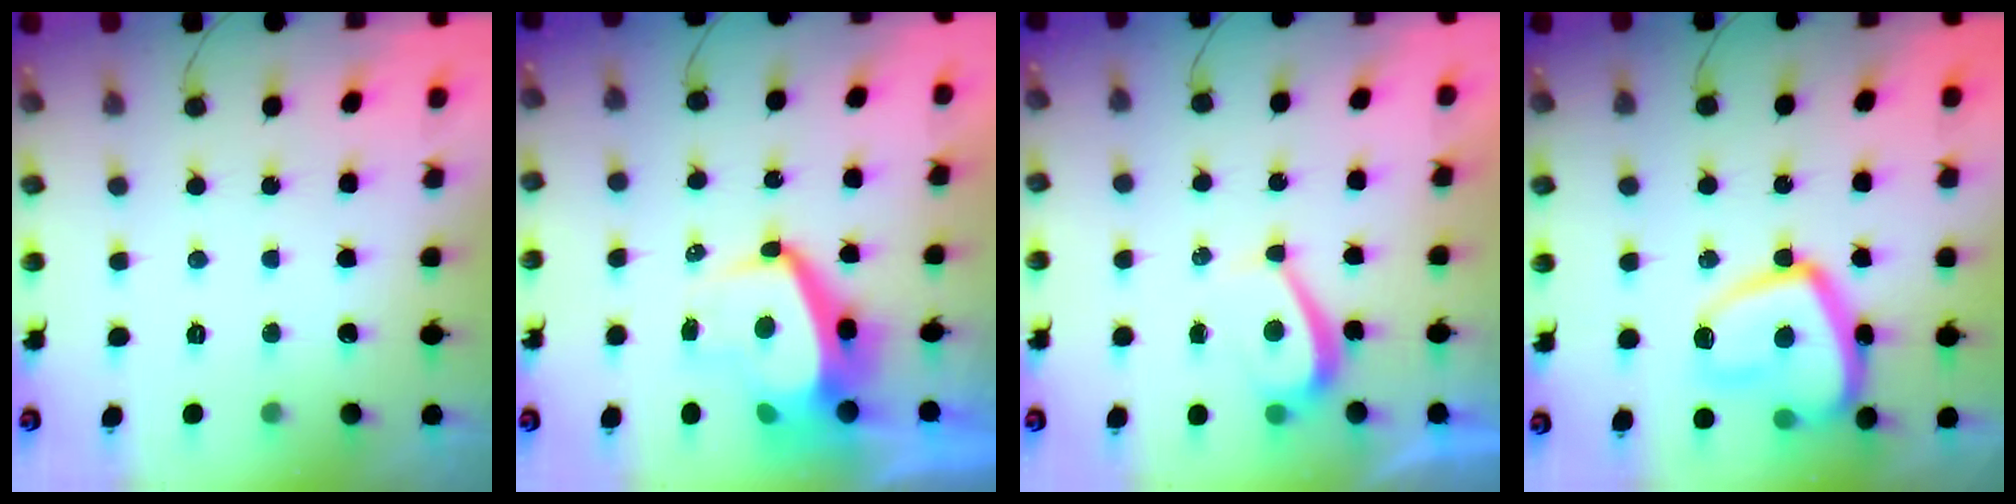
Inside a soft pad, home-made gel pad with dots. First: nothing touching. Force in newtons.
{"total": 6.6, "press": 6.6, "slide": 0.5}
{"total": 2.2, "press": 2.1, "slide": 0.6}
{"total": 15.9, "press": 15.8, "slide": 1.6}